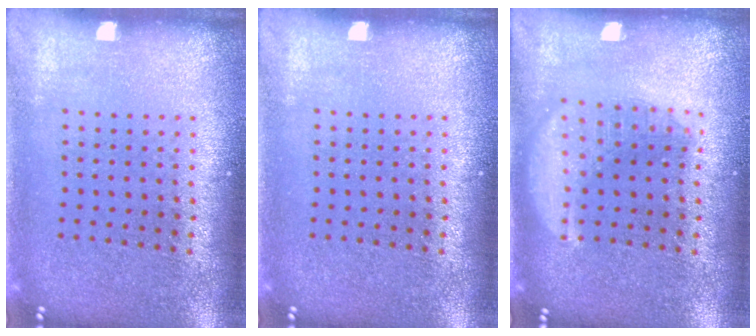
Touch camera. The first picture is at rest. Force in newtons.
{"total": 0.0}
{"total": 1.9, "press": 1.9, "slide": 0.2}